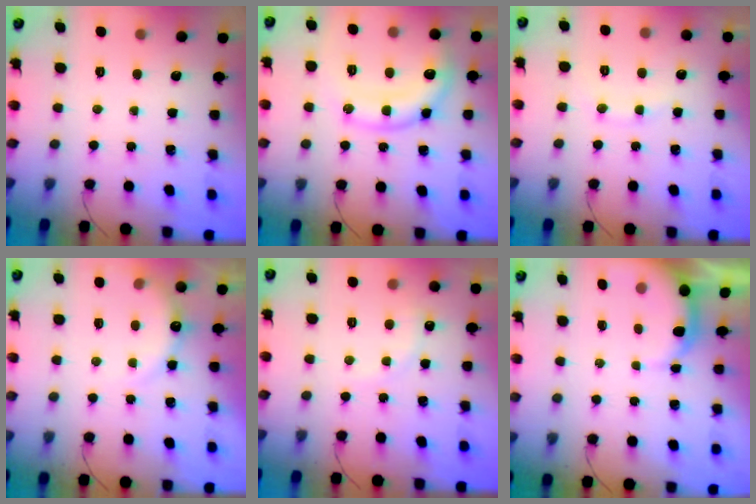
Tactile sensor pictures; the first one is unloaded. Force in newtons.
{"total": 13.9, "press": 13.8, "slide": 1.1}
{"total": 7.8, "press": 7.7, "slide": 1.3}
{"total": 8.4, "press": 8.3, "slide": 0.9}
{"total": 6.8, "press": 6.7, "slide": 1.2}
{"total": 4.8, "press": 4.8, "slide": 0.7}